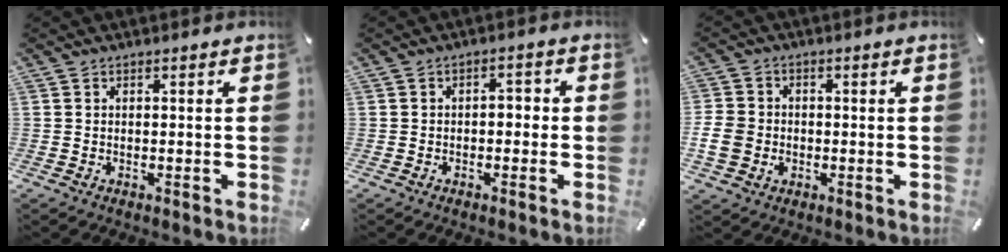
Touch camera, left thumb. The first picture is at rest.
{"total": 2.5, "force": [-1.4, 1.4, 1.5], "torque": [-0.028, 0.013, -0.030]}
{"total": 6.3, "force": [-1.1, 5.6, 2.7], "torque": [-0.068, 0.005, -0.022]}